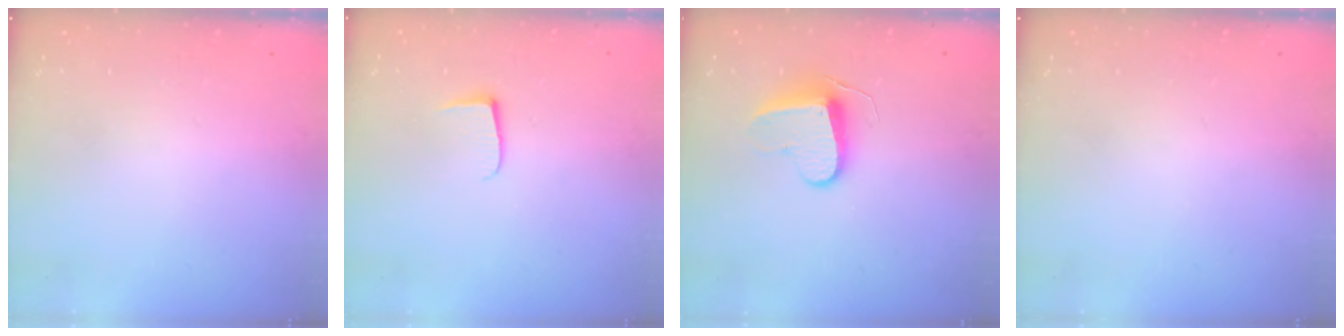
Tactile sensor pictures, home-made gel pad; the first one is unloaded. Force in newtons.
{"total": 5.4, "press": 5.3, "slide": 0.5}
{"total": 9.0, "press": 9.0, "slide": 0.3}
{"total": 0.0}